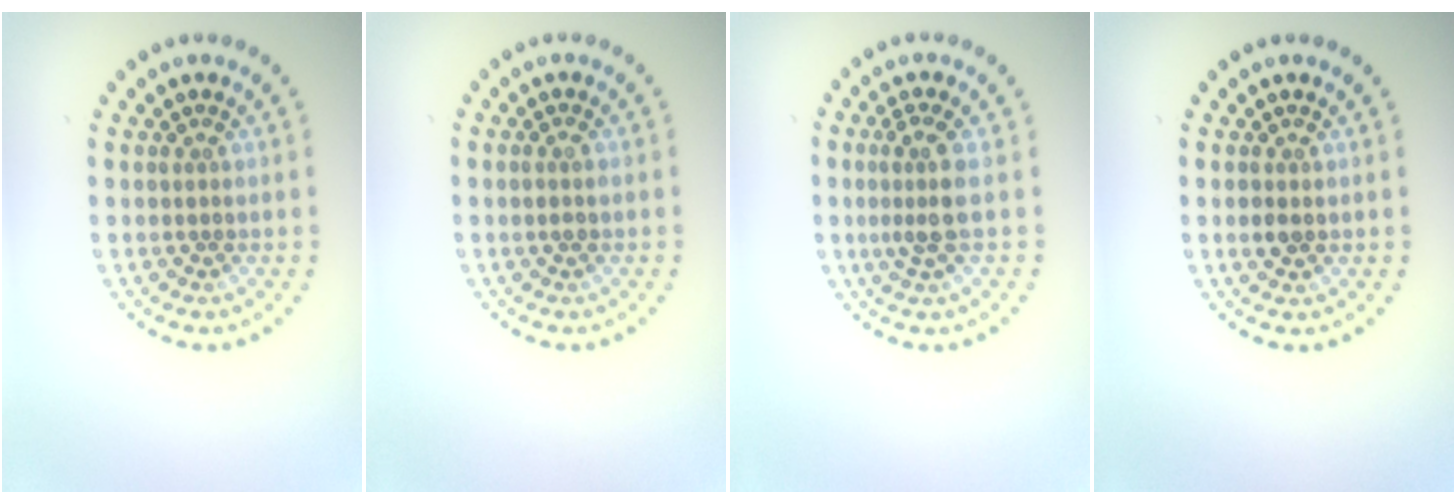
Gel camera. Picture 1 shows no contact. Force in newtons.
{"total": 0.9, "press": 0.9, "slide": 0.3}
{"total": 2.7, "press": 2.0, "slide": 1.7}
{"total": 1.2, "press": 1.1, "slide": 0.3}